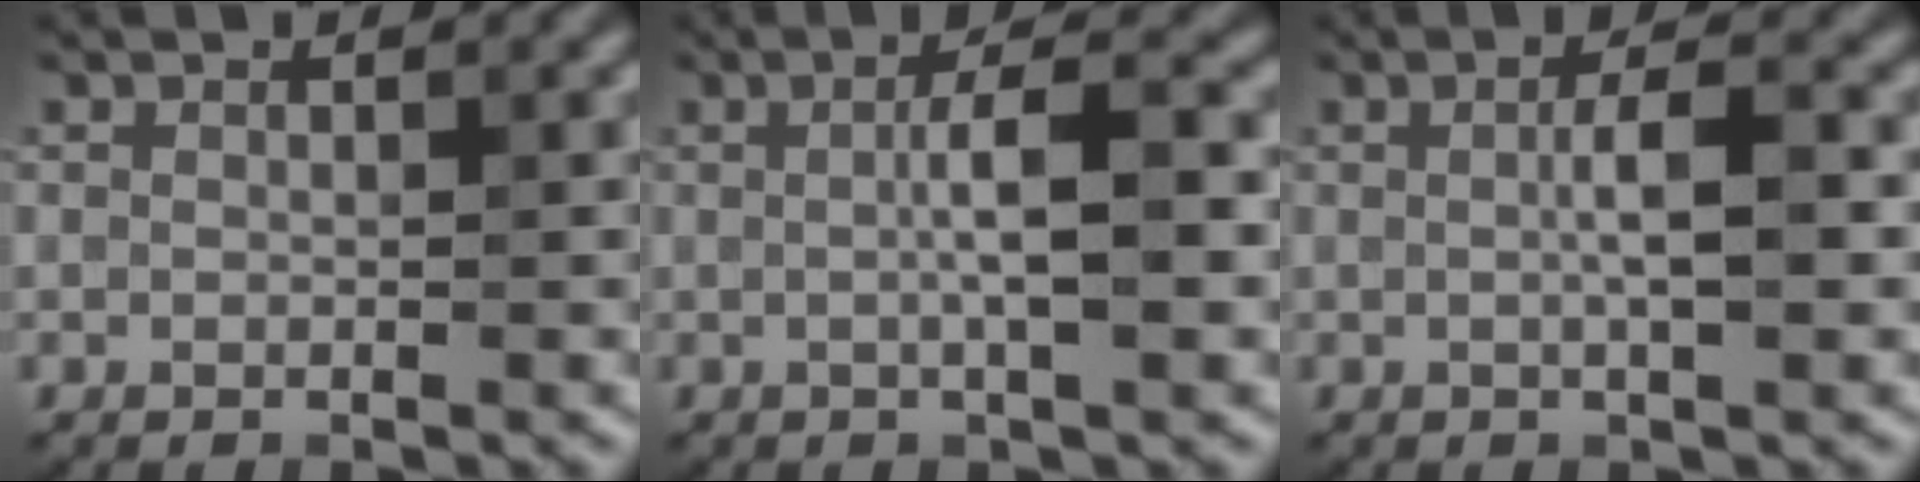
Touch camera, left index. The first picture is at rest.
{"total": 4.7, "force": [0.1, 0.9, 4.6], "torque": [-0.079, 0.010, 0.002]}
{"total": 3.4, "force": [0.1, 0.6, 3.4], "torque": [-0.061, 0.006, 0.000]}